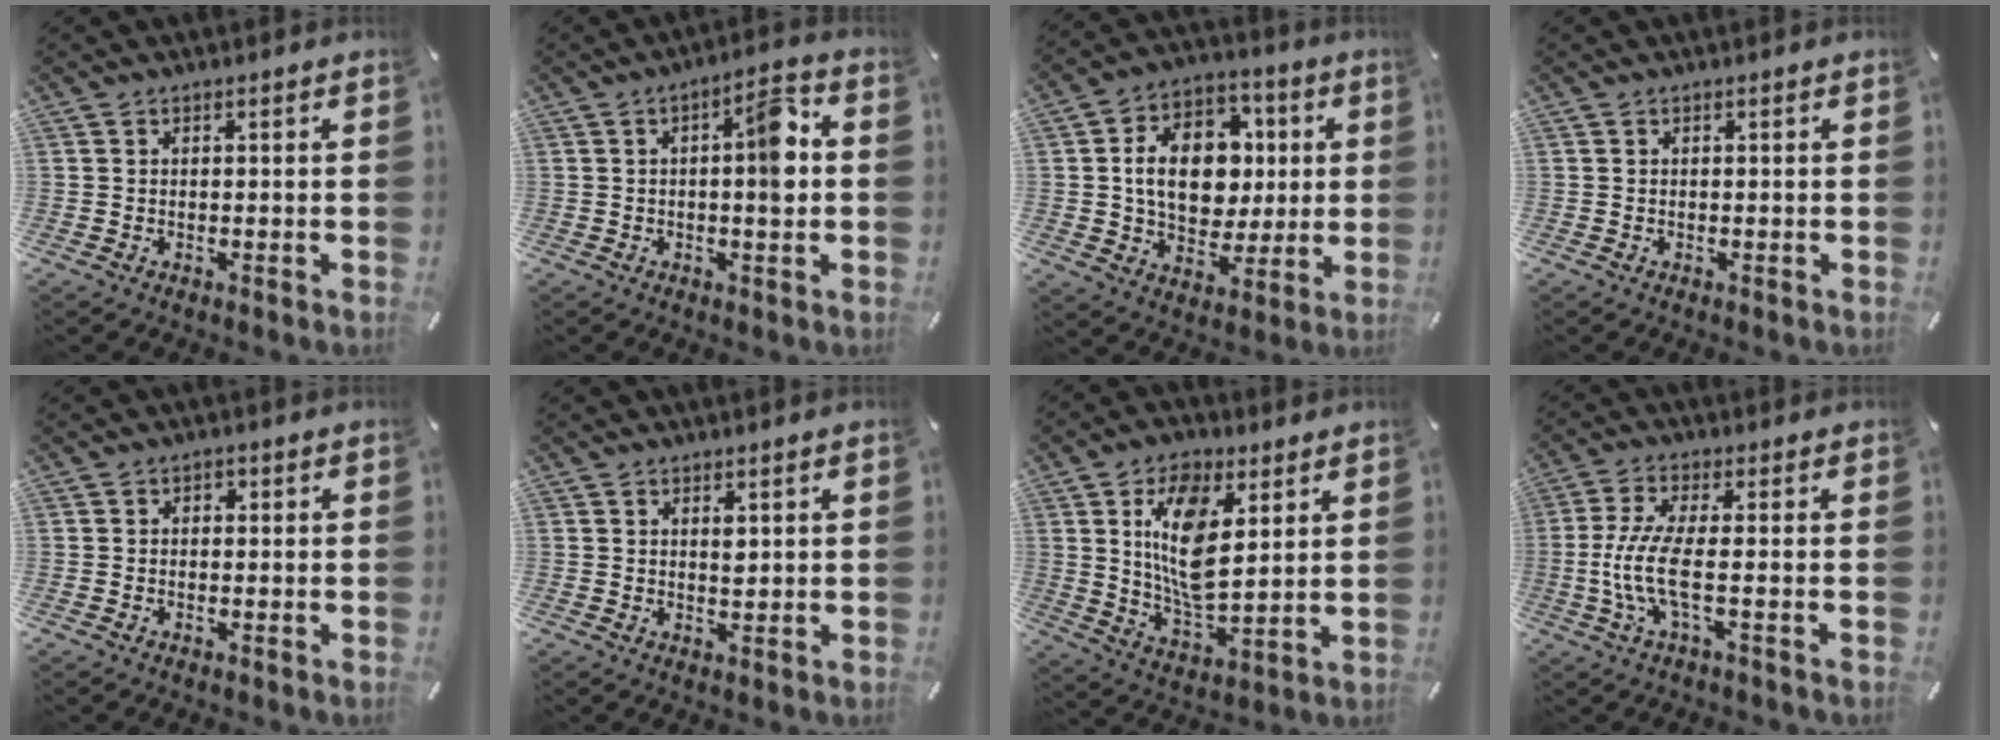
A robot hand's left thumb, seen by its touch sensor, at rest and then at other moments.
{"total": 8.9, "force": [0.5, 2.8, 8.5], "torque": [-0.106, 0.000, -0.002]}
{"total": 15.6, "force": [1.0, 12.0, 9.9], "torque": [-0.182, 0.010, 0.019]}
{"total": 0.0}
{"total": 1.0, "force": [-0.3, 0.9, 0.4], "torque": [-0.008, 0.006, -0.008]}
{"total": 2.0, "force": [1.0, 1.0, 1.4], "torque": [-0.024, -0.002, 0.016]}
{"total": 13.5, "force": [4.8, 7.4, 10.2], "torque": [-0.207, -0.008, 0.083]}
{"total": 9.5, "force": [-1.1, 2.2, 9.2], "torque": [-0.204, -0.021, -0.025]}